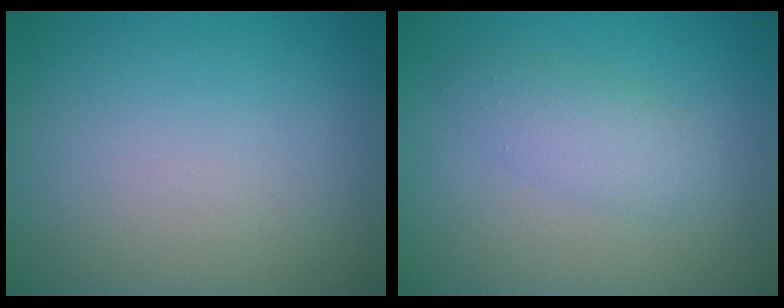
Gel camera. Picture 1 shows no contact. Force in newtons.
{"total": 2.6, "press": 2.6, "slide": 0.1}